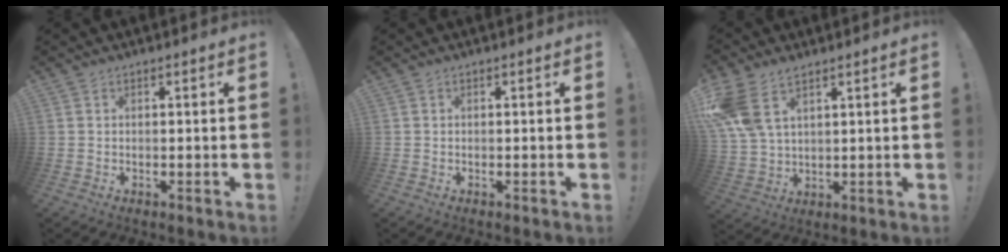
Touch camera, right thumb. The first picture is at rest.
{"total": 0.0}
{"total": 10.1, "force": [5.8, 5.6, 6.0], "torque": [-0.120, -0.021, 0.118]}